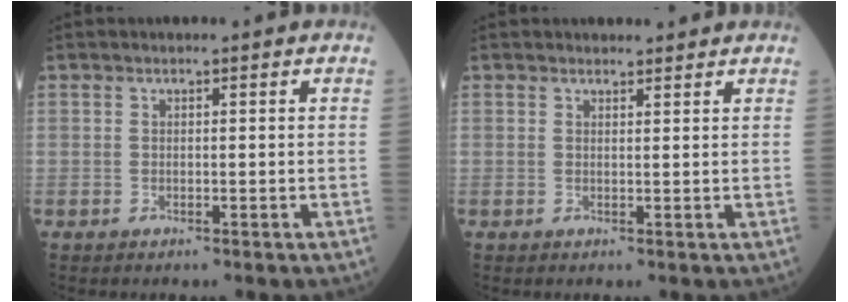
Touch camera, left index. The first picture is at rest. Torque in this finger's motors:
{"motor_torque": [0.45, -0.74, -0.10, 0.00]}